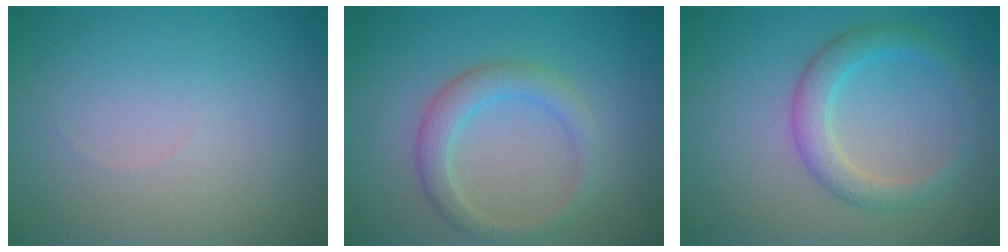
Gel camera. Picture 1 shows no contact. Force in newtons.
{"total": 2.9, "press": 2.9, "slide": 0.2}
{"total": 3.1, "press": 3.1, "slide": 0.1}